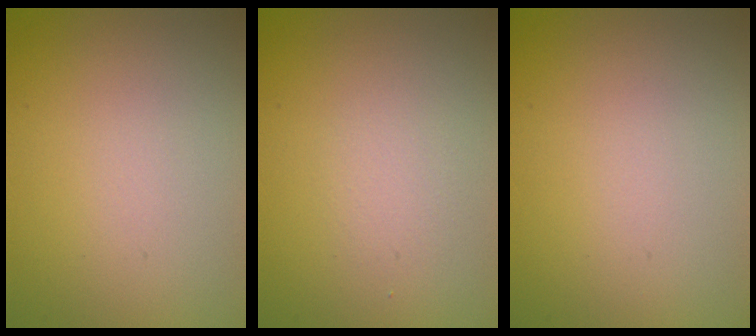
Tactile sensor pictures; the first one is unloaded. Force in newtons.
{"total": 1.2, "press": 1.2, "slide": 0.0}
{"total": 0.0}